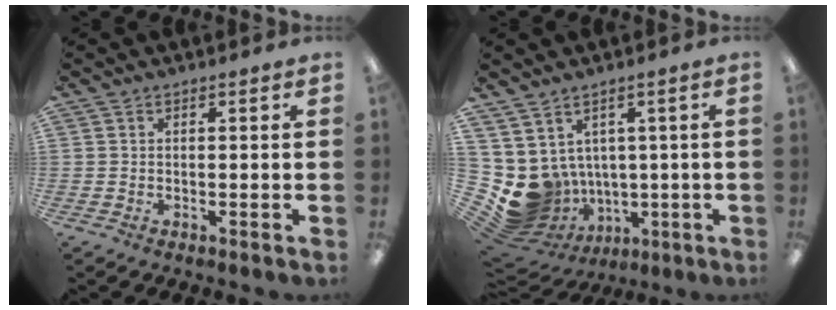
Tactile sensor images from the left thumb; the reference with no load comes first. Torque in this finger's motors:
{"motor_torque": [0.98, 1.04, 0.43, -0.42, 0.10]}